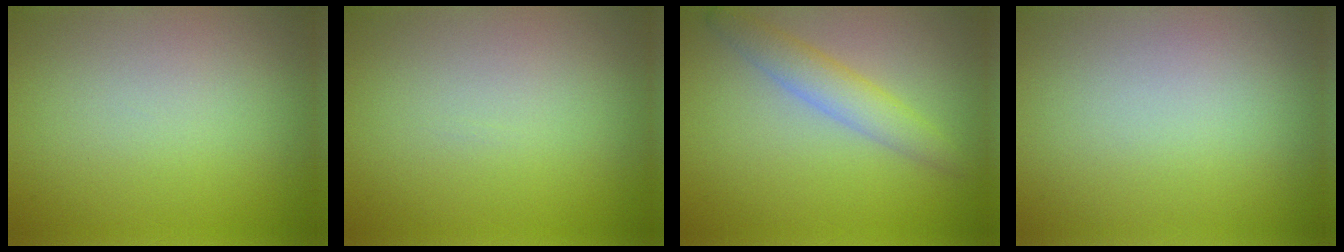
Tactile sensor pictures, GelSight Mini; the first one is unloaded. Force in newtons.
{"total": 0.0}
{"total": 3.0, "press": 3.0, "slide": 0.1}
{"total": 0.0}